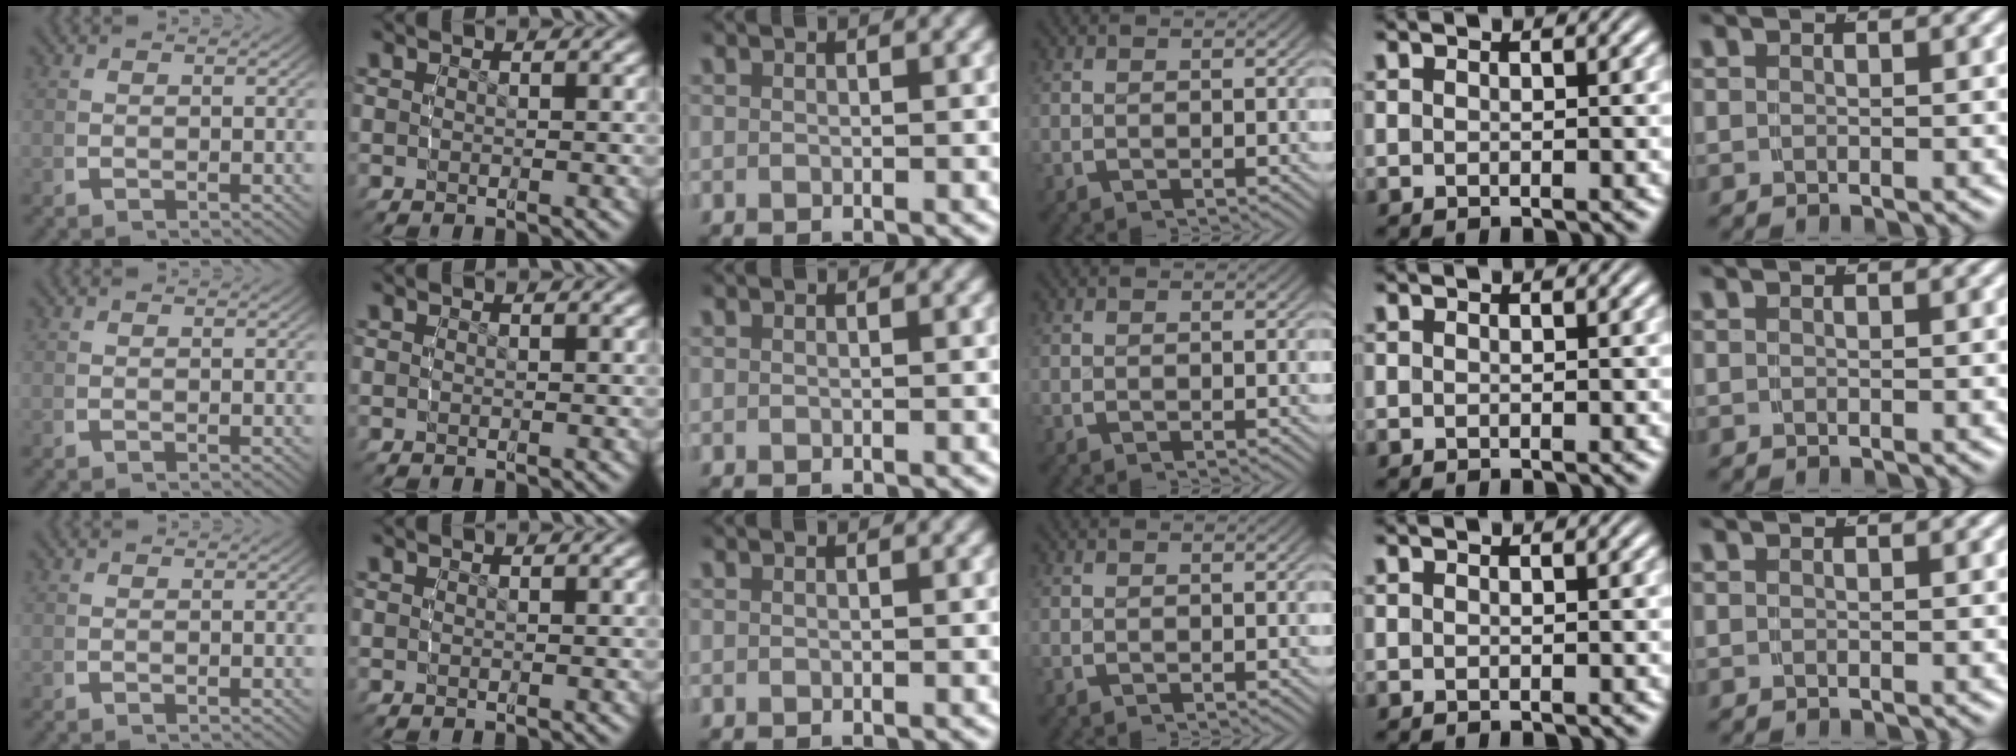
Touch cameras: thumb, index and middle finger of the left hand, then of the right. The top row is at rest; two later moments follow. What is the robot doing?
{"motion": "reach", "object": "shirt"}